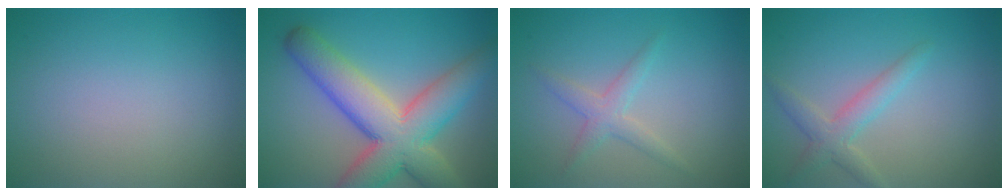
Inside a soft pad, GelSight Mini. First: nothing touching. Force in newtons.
{"total": 10.1, "press": 10.1, "slide": 0.3}
{"total": 2.1, "press": 2.1, "slide": 0.0}
{"total": 2.5, "press": 2.5, "slide": 0.2}